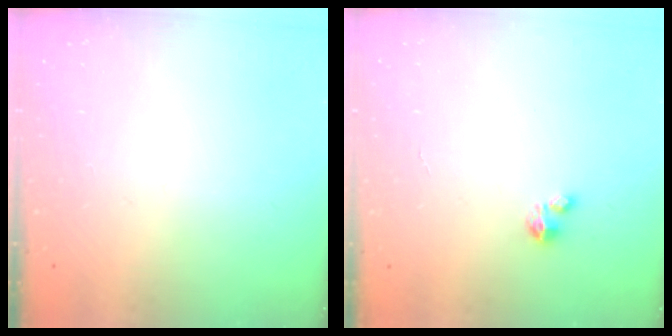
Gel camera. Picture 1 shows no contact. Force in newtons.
{"total": 2.0, "press": 2.0, "slide": 0.1}